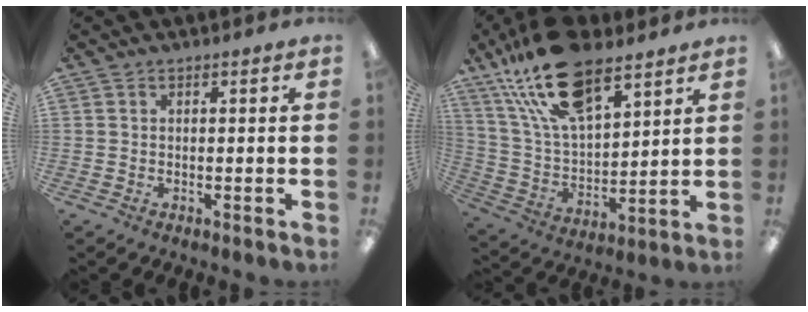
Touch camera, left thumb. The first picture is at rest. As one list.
[{"total": 21.4, "force": [14.2, 9.4, 13.0], "torque": [-0.255, -0.062, 0.252]}]